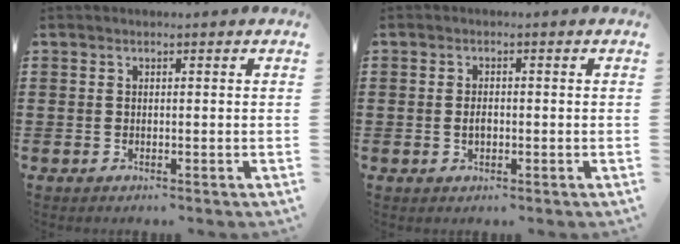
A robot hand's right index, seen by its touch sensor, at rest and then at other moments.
{"total": 1.5, "force": [-0.2, 0.8, 1.3], "torque": [-0.025, 0.004, -0.005]}